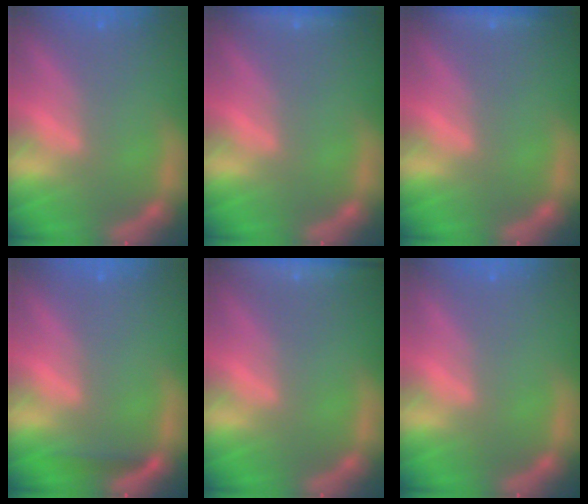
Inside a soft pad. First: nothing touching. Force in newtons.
{"total": 1.4}
{"total": 1.4}
{"total": 1.4}
{"total": 6.0}
{"total": 0.0}